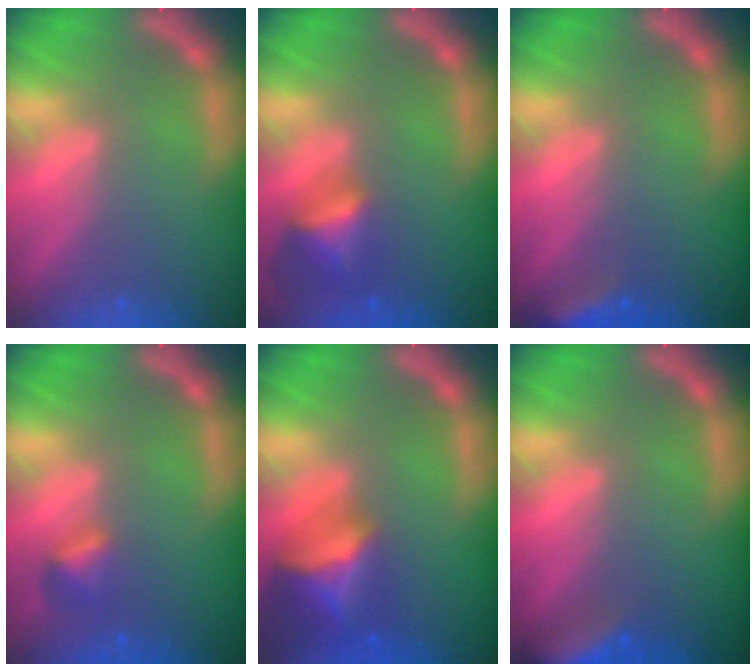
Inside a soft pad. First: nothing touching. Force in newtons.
{"total": 4.0}
{"total": 3.5}
{"total": 1.9}
{"total": 7.0}
{"total": 6.0}